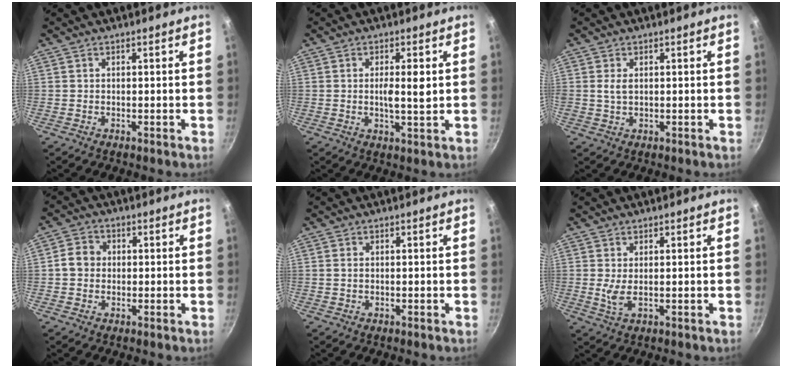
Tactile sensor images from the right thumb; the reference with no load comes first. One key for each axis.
{"total": 4.4, "fx": 0.5, "fy": 1.0, "fz": 4.3, "tx": -0.075, "ty": -0.005, "tz": 0.006}
{"total": 2.1, "fx": 0.4, "fy": 1.1, "fz": 1.8, "tx": -0.031, "ty": -0.001, "tz": 0.009}
{"total": 4.3, "fx": 0.0, "fy": 3.8, "fz": 2.0, "tx": -0.019, "ty": 0.010, "tz": -0.011}
{"total": 0.7, "fx": 0.0, "fy": 0.5, "fz": 0.5, "tx": -0.009, "ty": 0.001, "tz": 0.000}
{"total": 2.8, "fx": 0.3, "fy": 1.1, "fz": 2.6, "tx": -0.057, "ty": -0.007, "tz": 0.013}